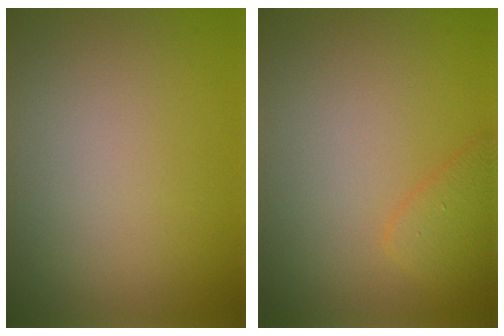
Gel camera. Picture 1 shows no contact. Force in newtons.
{"total": 1.9, "press": 1.9, "slide": 0.1}